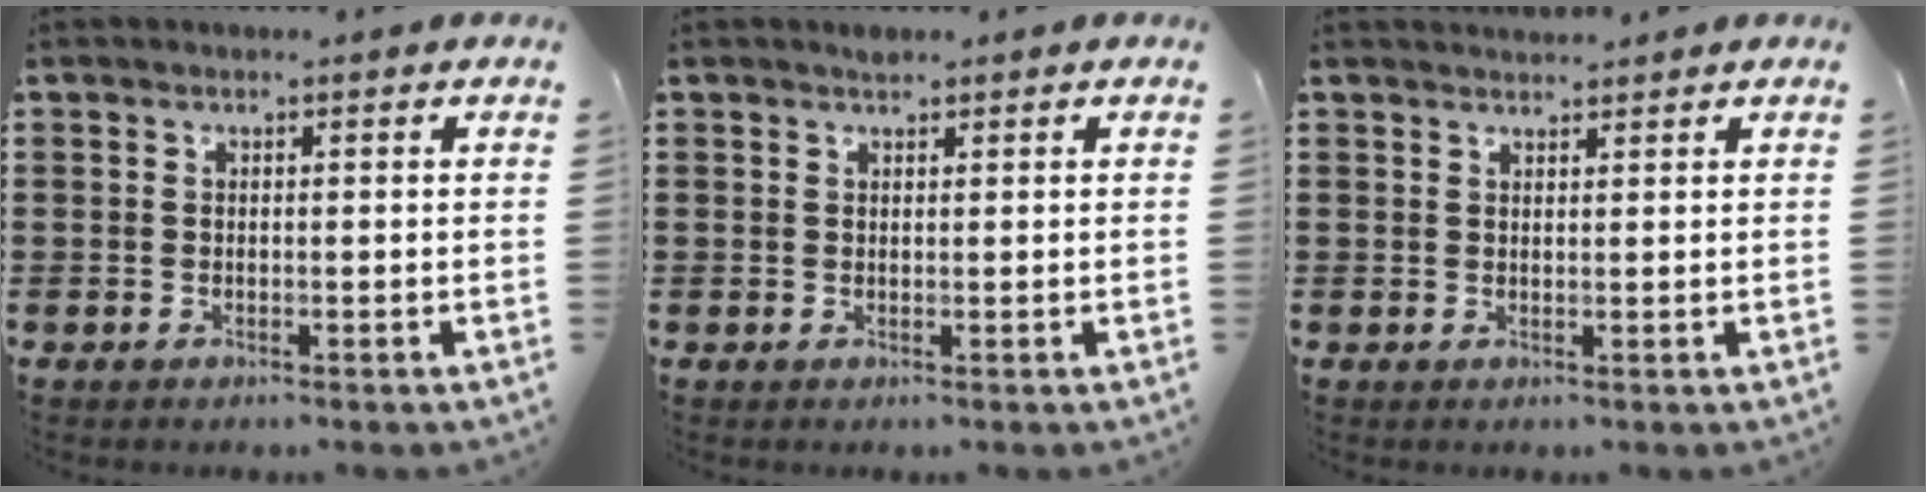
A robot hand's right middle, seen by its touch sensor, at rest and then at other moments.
{"total": 0.8, "force": [0.8, 0.3, 0.0], "torque": [-0.003, -0.001, 0.015]}
{"total": 1.6, "force": [1.6, 0.2, 0.0], "torque": [-0.005, 0.002, 0.030]}